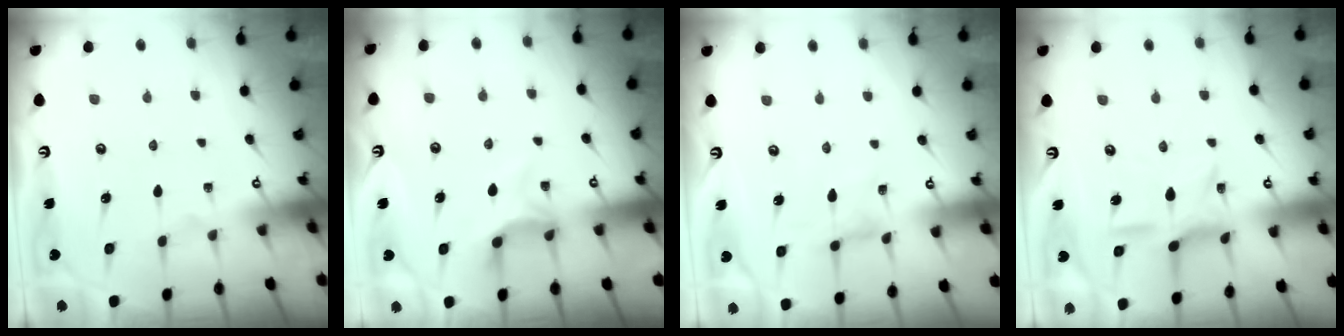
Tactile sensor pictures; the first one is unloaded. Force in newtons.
{"total": 4.3, "press": 4.3, "slide": 0.8}
{"total": 0.0}
{"total": 9.6, "press": 9.6, "slide": 0.6}